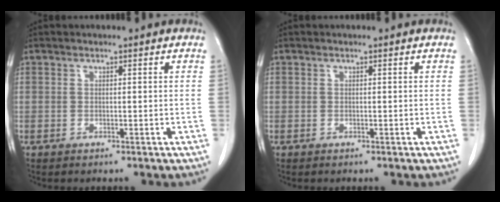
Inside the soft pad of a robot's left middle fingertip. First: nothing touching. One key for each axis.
{"total": 0.0}